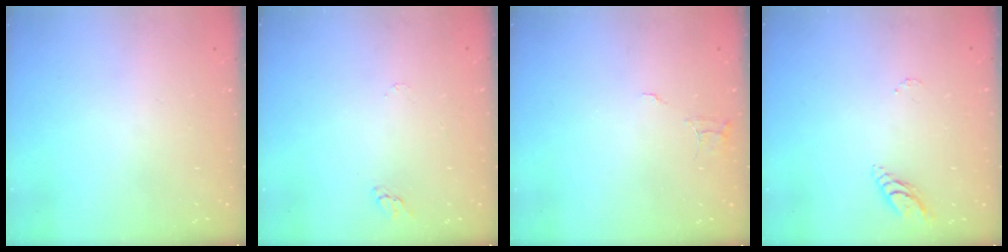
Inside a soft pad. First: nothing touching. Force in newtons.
{"total": 2.9, "press": 2.9, "slide": 0.2}
{"total": 4.9, "press": 4.8, "slide": 0.3}
{"total": 6.0, "press": 6.0, "slide": 0.6}